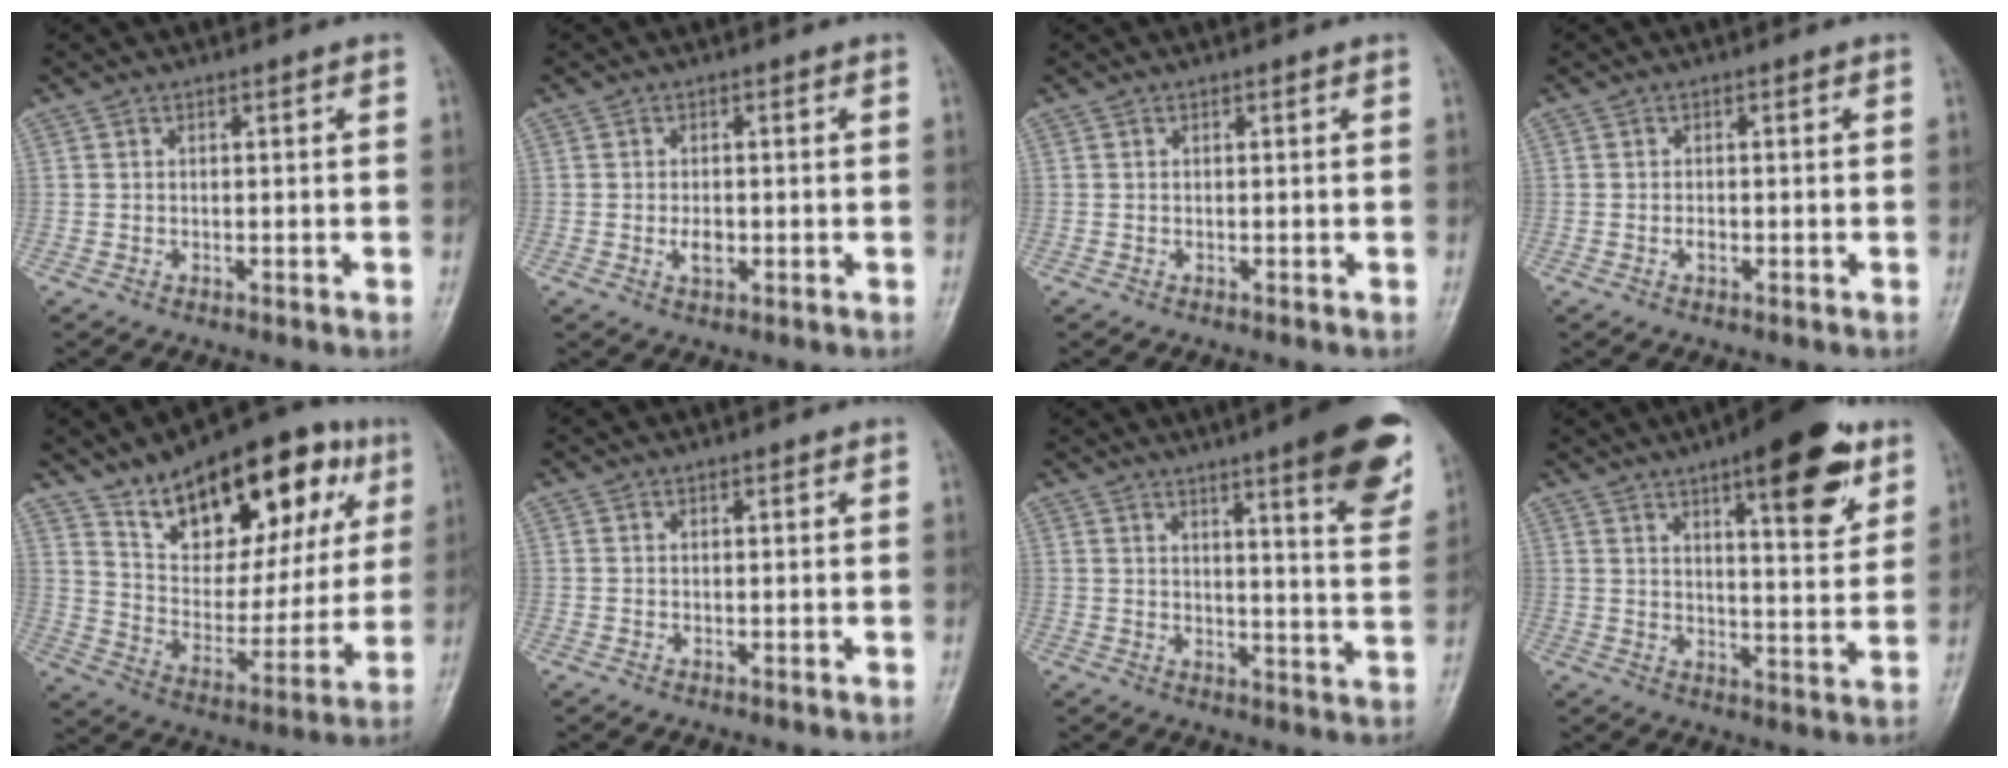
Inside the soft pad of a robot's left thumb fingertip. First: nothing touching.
{"total": 2.8, "force": [-0.6, 1.8, 2.1], "torque": [-0.027, 0.000, -0.010]}
{"total": 0.0}
{"total": 1.3, "force": [-0.4, 0.9, 0.8], "torque": [-0.007, 0.001, -0.010]}
{"total": 25.3, "force": [13.5, 12.0, 17.7], "torque": [-0.213, -0.028, 0.219]}
{"total": 0.6, "force": [0.4, 0.4, 0.2], "torque": [0.004, -0.001, 0.002]}
{"total": 15.9, "force": [9.2, 2.7, 12.7], "torque": [-0.134, -0.048, 0.116]}
{"total": 15.6, "force": [8.6, 4.9, 12.1], "torque": [-0.135, -0.038, 0.120]}